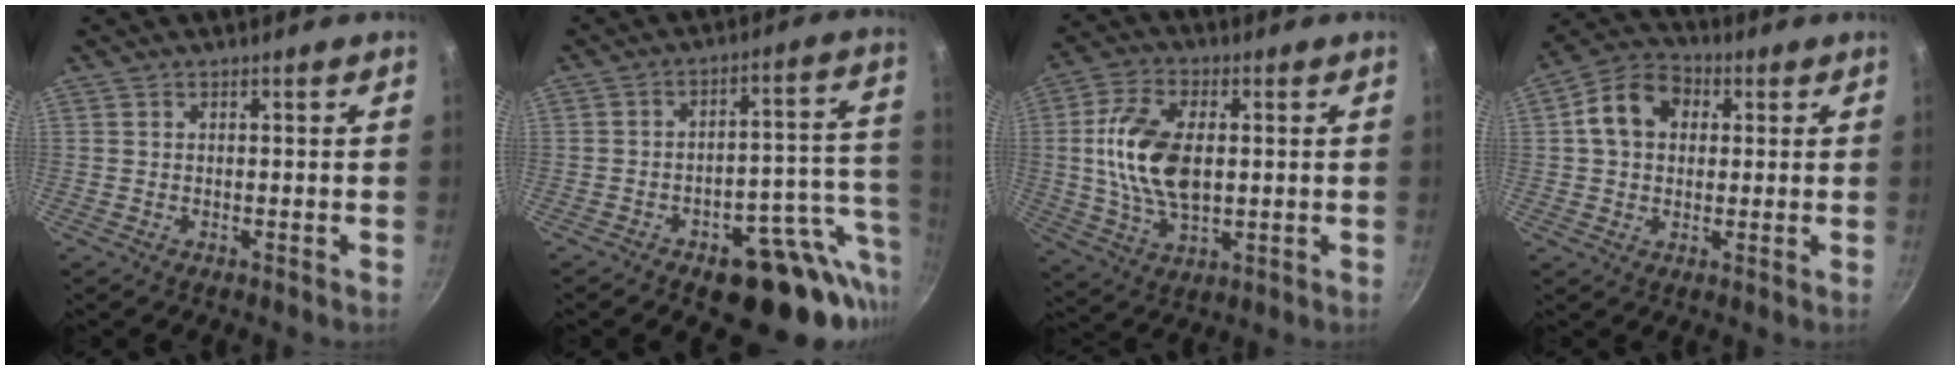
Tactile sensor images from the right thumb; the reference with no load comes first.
{"total": 19.3, "force": [-7.7, 10.0, 14.6], "torque": [-0.118, 0.038, -0.095]}
{"total": 14.5, "force": [1.2, 8.3, 11.9], "torque": [-0.215, 0.006, 0.021]}
{"total": 10.4, "force": [2.1, 8.0, 6.2], "torque": [-0.080, 0.018, 0.018]}